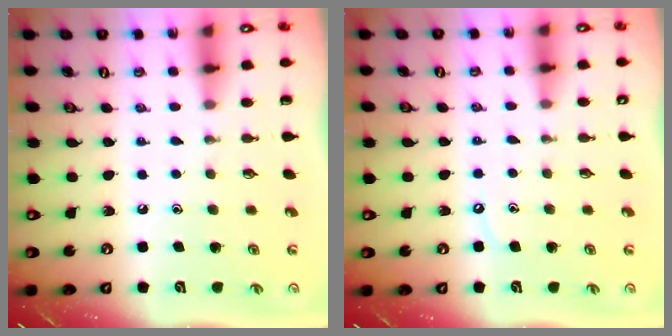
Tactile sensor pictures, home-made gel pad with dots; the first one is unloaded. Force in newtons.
{"total": 3.4, "press": 3.4, "slide": 0.5}